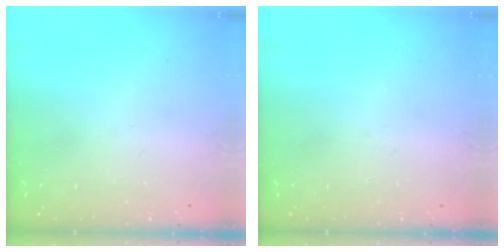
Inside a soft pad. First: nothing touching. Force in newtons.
{"total": 0.0}